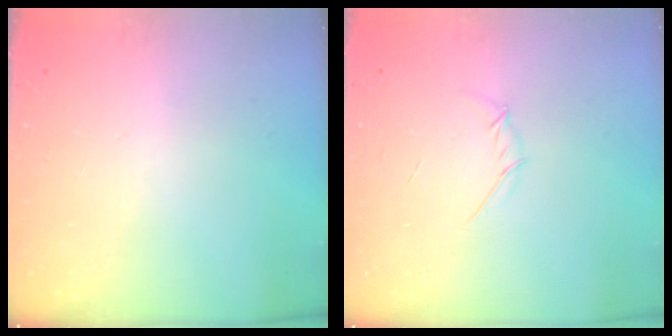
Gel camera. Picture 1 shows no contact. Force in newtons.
{"total": 3.2, "press": 3.1, "slide": 0.8}